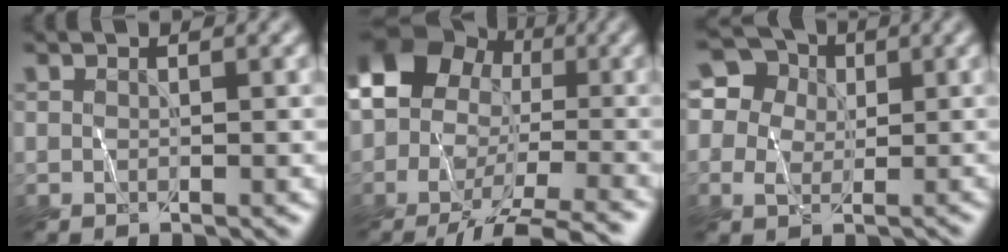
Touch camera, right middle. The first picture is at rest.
{"total": 13.6, "force": [-3.9, 9.7, 8.7], "torque": [-0.133, 0.004, -0.068]}
{"total": 7.8, "force": [2.9, 6.5, 3.2], "torque": [-0.060, 0.036, 0.033]}